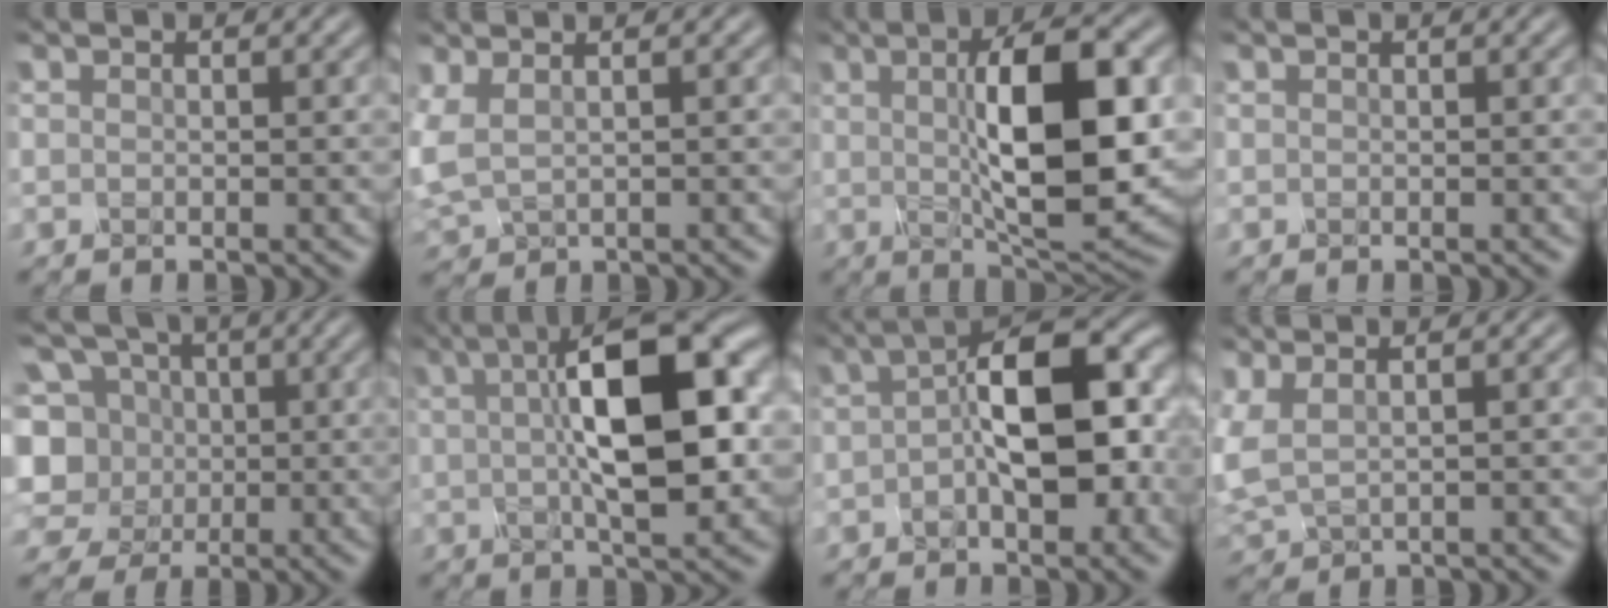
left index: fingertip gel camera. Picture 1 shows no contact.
{"total": 3.3, "force": [0.8, 1.7, 2.7], "torque": [-0.081, 0.005, 0.023]}
{"total": 11.2, "force": [1.0, 3.5, 10.5], "torque": [-0.158, 0.000, 0.019]}
{"total": 0.0}
{"total": 10.0, "force": [0.3, 9.0, 4.3], "torque": [-0.128, 0.038, -0.026]}
{"total": 11.6, "force": [1.8, 3.6, 10.9], "torque": [-0.165, 0.015, 0.024]}
{"total": 9.9, "force": [-0.5, 4.2, 9.0], "torque": [-0.139, 0.020, -0.022]}
{"total": 3.6, "force": [1.1, 1.8, 3.0], "torque": [-0.080, 0.008, 0.031]}